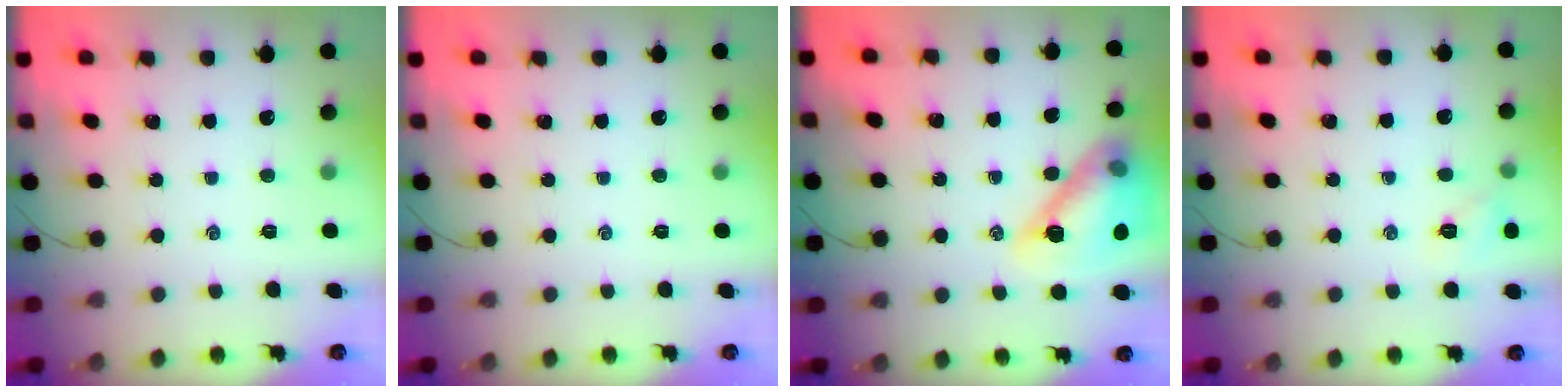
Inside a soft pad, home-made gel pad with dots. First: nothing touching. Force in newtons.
{"total": 0.0}
{"total": 17.1, "press": 17.0, "slide": 2.0}
{"total": 5.8, "press": 5.5, "slide": 1.6}